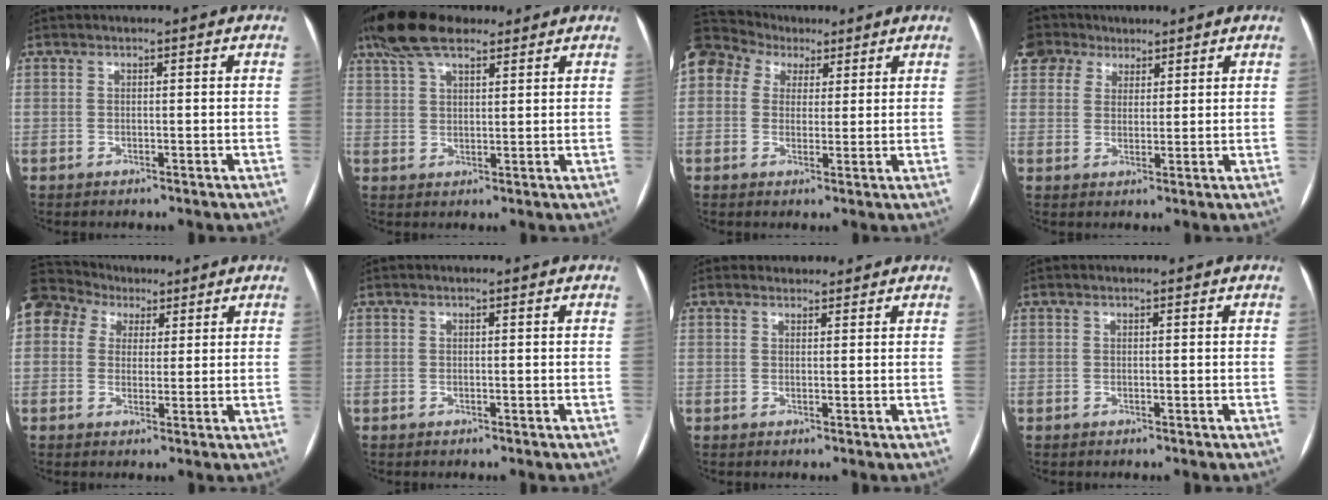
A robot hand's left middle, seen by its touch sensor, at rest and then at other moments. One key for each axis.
{"total": 9.7, "fx": 7.3, "fy": 3.4, "fz": 5.4, "tx": -0.109, "ty": 0.036, "tz": 0.133}
{"total": 18.7, "fx": 9.7, "fy": 14.1, "fz": 7.6, "tx": -0.236, "ty": 0.106, "tz": 0.183}
{"total": 6.7, "fx": 4.8, "fy": 4.6, "fz": 1.2, "tx": -0.030, "ty": 0.028, "tz": 0.093}
{"total": 15.1, "fx": 8.1, "fy": 11.3, "fz": 5.8, "tx": -0.176, "ty": 0.086, "tz": 0.152}
{"total": 0.0}
{"total": 2.3, "fx": 2.1, "fy": 0.8, "fz": -0.2, "tx": 0.006, "ty": 0.018, "tz": 0.030}
{"total": 0.0}